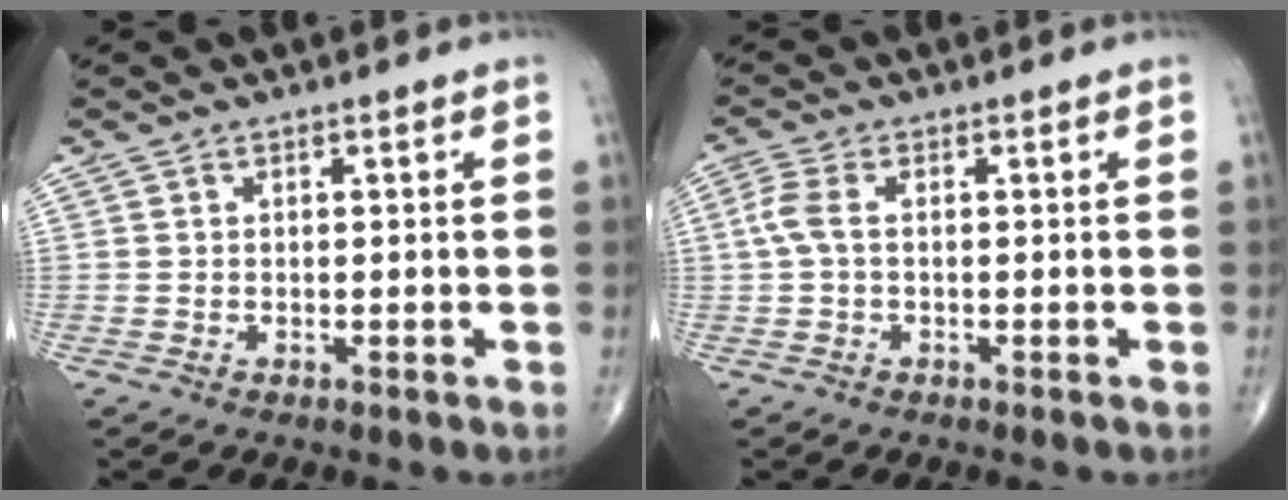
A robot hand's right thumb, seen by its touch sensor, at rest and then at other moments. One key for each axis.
{"total": 3.5, "fx": 0.0, "fy": 1.5, "fz": 3.2, "tx": -0.090, "ty": 0.005, "tz": -0.004}